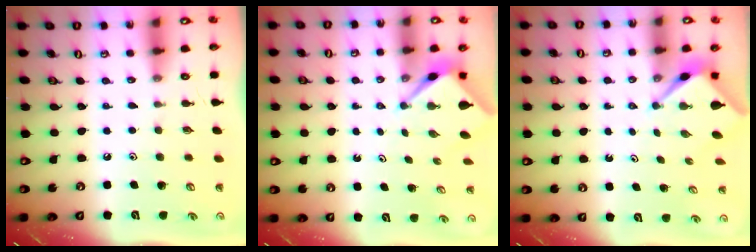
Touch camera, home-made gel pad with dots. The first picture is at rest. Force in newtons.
{"total": 2.7, "press": 2.7, "slide": 0.2}
{"total": 2.5, "press": 2.5, "slide": 0.2}